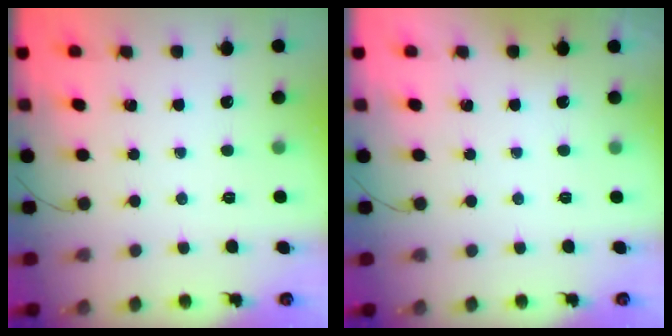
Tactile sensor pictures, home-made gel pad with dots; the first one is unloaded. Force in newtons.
{"total": 1.9, "press": 1.9, "slide": 0.3}